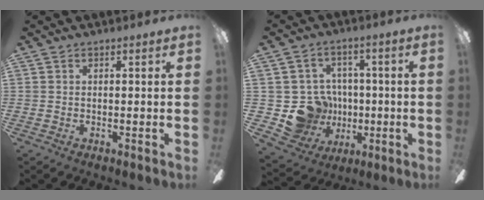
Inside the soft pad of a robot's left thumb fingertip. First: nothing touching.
{"total": 13.2, "force": [-2.1, 12.6, 3.4], "torque": [-0.087, 0.015, -0.012]}